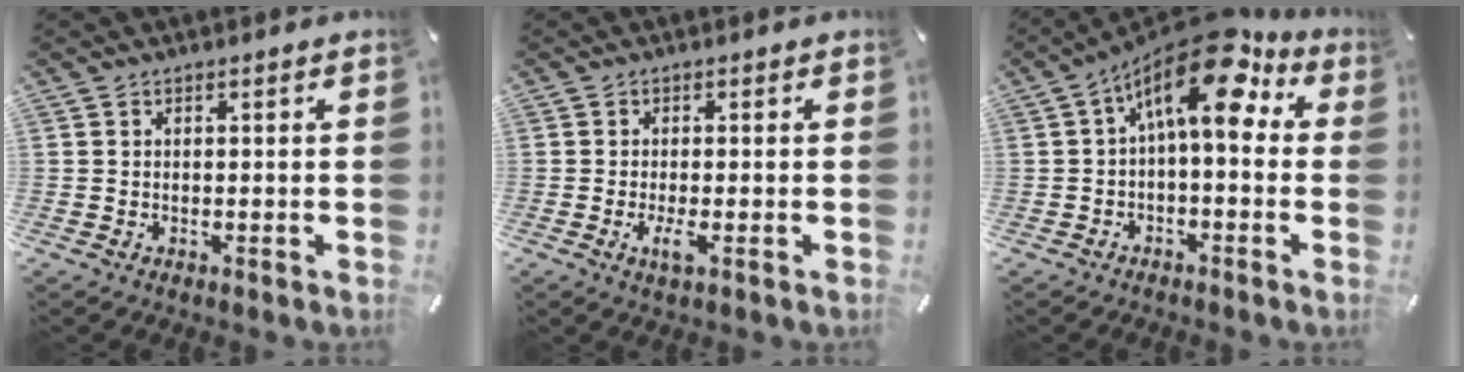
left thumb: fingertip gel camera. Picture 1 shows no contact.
{"total": 3.3, "force": [-1.0, 0.8, 3.1], "torque": [-0.070, -0.009, -0.021]}
{"total": 15.1, "force": [6.5, 6.4, 12.0], "torque": [-0.202, -0.044, 0.103]}